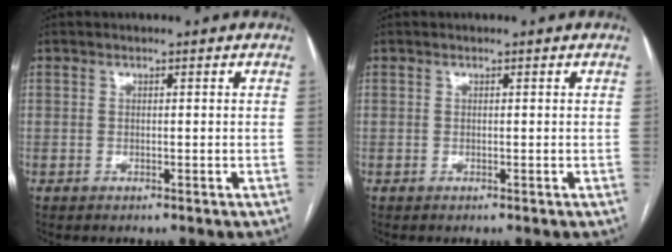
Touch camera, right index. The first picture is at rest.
{"total": 0.0}